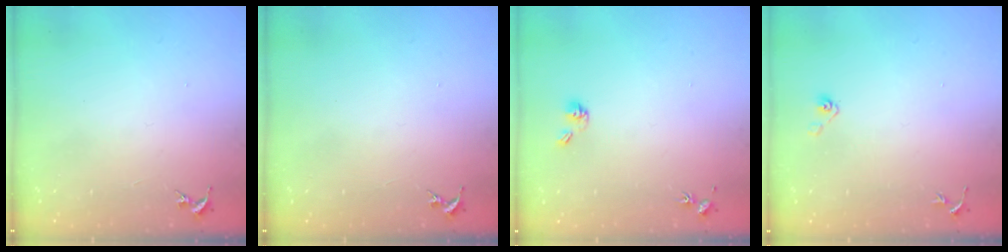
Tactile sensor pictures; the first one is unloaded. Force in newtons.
{"total": 0.0}
{"total": 5.3, "press": 4.7, "slide": 2.3}
{"total": 4.0, "press": 3.3, "slide": 2.2}